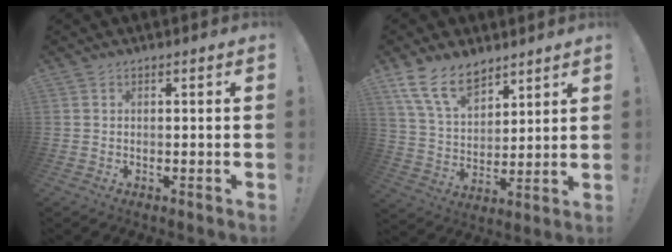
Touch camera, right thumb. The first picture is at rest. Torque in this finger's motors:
{"motor_torque": [-0.60, 0.97, 0.02, 0.37, 0.27]}